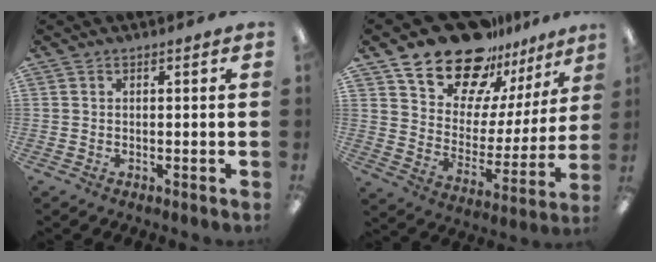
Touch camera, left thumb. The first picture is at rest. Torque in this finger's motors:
{"motor_torque": [0.33, 0.33, 1.31, -1.46, 0.22]}